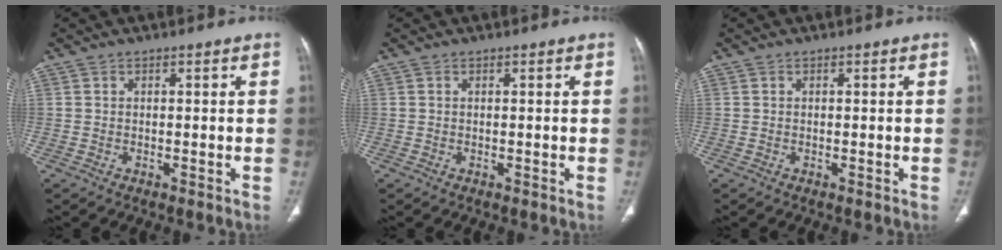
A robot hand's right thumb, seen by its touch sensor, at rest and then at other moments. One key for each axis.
{"total": 0.0}
{"total": 0.0}